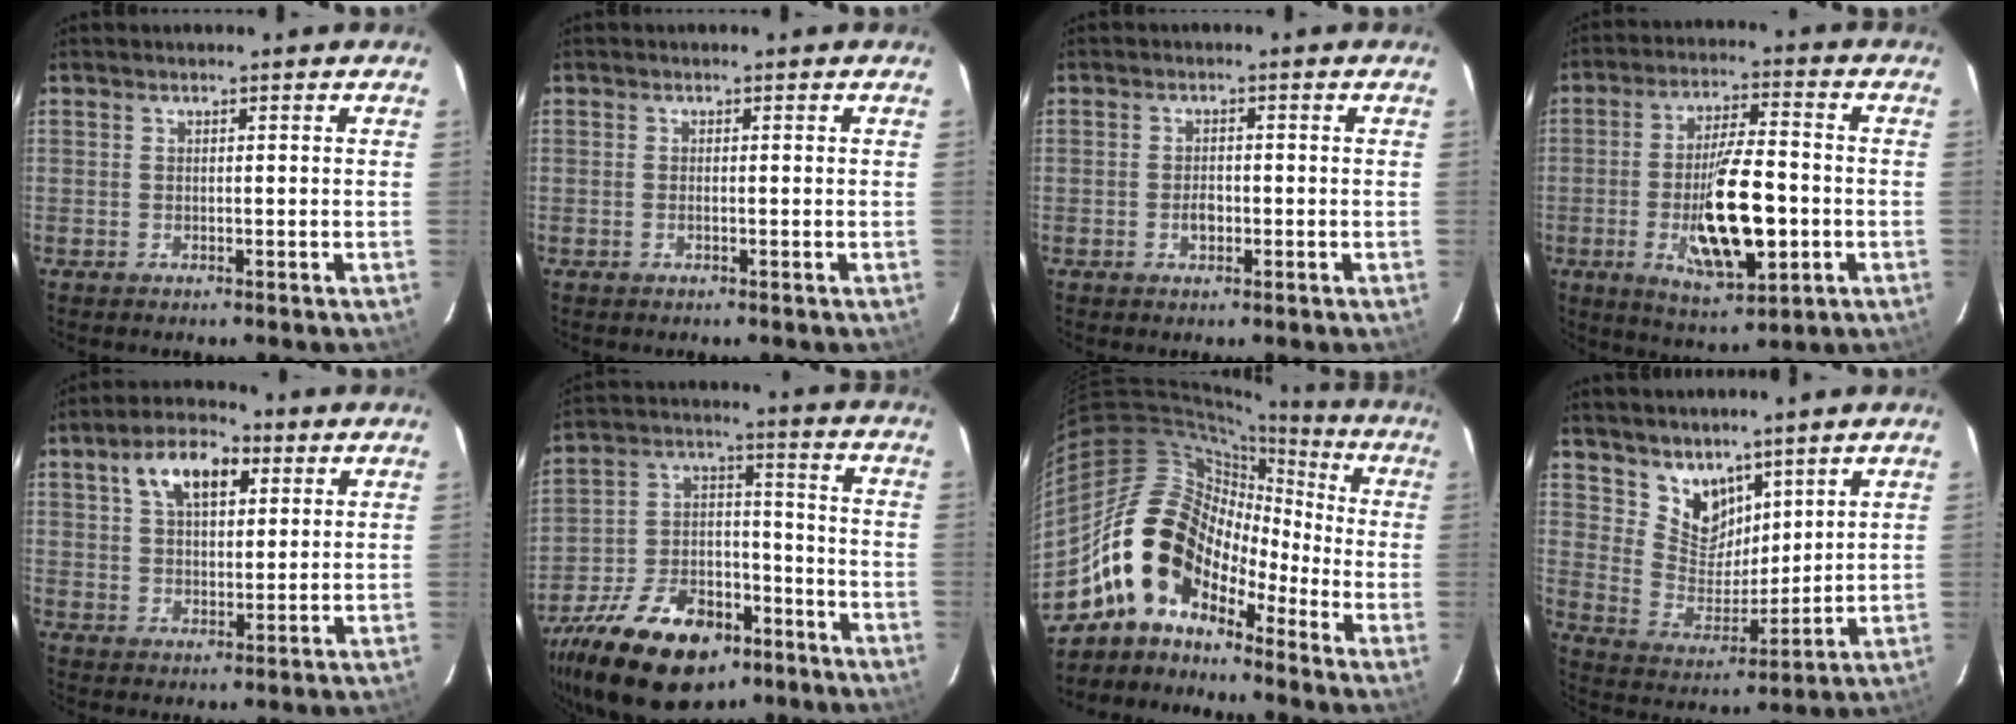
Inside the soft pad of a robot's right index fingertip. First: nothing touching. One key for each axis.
{"total": 0.6, "fx": -0.2, "fy": 0.1, "fz": 0.5, "tx": -0.011, "ty": -0.001, "tz": -0.004}
{"total": 2.3, "fx": -0.8, "fy": 1.4, "fz": 1.6, "tx": -0.028, "ty": 0.000, "tz": -0.012}
{"total": 15.1, "fx": -3.6, "fy": 4.9, "fz": 13.8, "tx": -0.253, "ty": -0.012, "tz": -0.052}
{"total": 10.0, "fx": 4.3, "fy": 5.4, "fz": 7.2, "tx": -0.125, "ty": 0.030, "tz": 0.076}
{"total": 23.6, "fx": -15.0, "fy": 12.8, "fz": 12.9, "tx": -0.268, "ty": 0.007, "tz": -0.236}
{"total": 13.3, "fx": -8.5, "fy": 8.2, "fz": 6.1, "tx": -0.104, "ty": 0.028, "tz": -0.171}
{"total": 9.3, "fx": 6.7, "fy": 5.6, "fz": 3.2, "tx": -0.053, "ty": -0.002, "tz": 0.139}